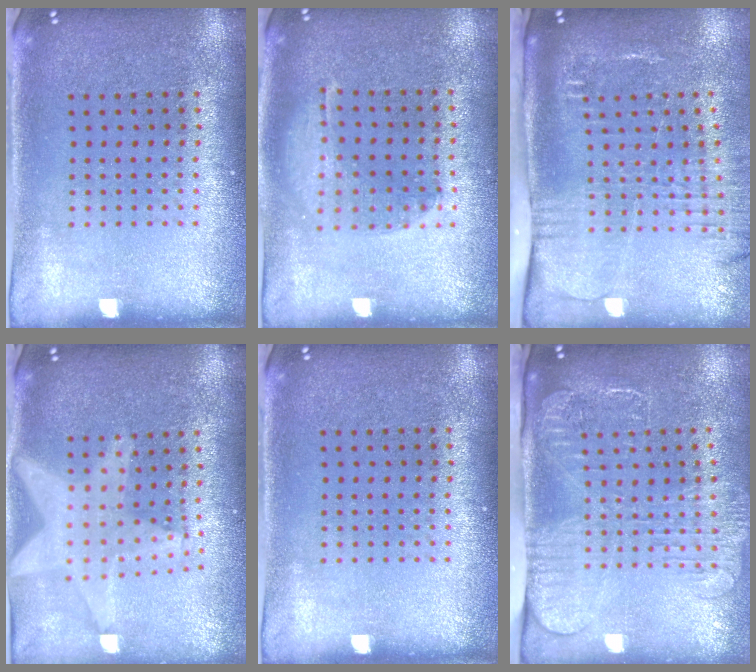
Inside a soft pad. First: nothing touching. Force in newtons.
{"total": 1.3, "press": 1.2, "slide": 0.4}
{"total": 2.7, "press": 2.1, "slide": 1.7}
{"total": 2.2, "press": 1.8, "slide": 1.3}
{"total": 0.0}
{"total": 2.7, "press": 2.1, "slide": 1.7}